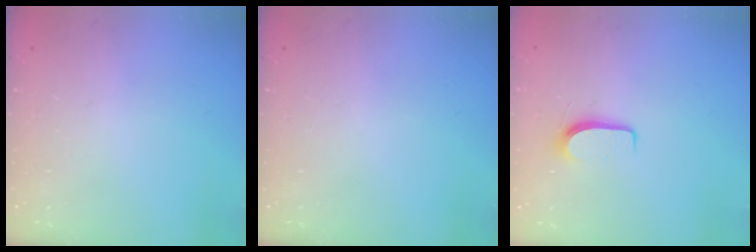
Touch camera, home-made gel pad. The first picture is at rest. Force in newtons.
{"total": 0.0}
{"total": 6.1, "press": 6.1, "slide": 0.6}